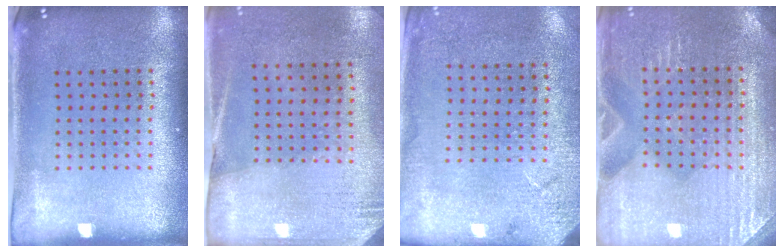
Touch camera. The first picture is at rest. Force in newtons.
{"total": 2.6, "press": 2.3, "slide": 1.4}
{"total": 2.6, "press": 2.3, "slide": 1.0}
{"total": 3.1, "press": 3.1, "slide": 0.5}